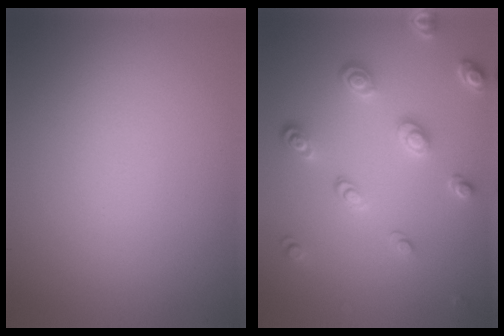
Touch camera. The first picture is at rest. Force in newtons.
{"total": 3.6, "press": 2.8, "slide": 2.3}